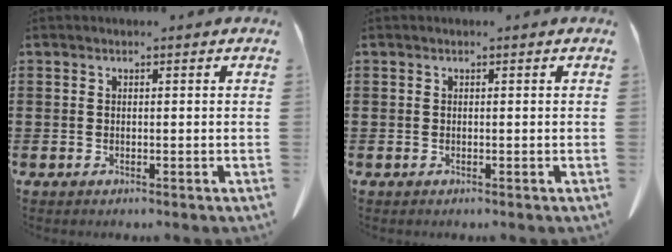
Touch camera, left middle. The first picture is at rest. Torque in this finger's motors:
{"motor_torque": [0.01, 0.00, -0.04, -0.01]}